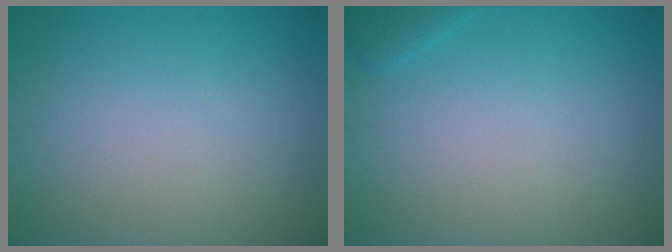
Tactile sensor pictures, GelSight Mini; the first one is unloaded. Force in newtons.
{"total": 0.9, "press": 0.9, "slide": 0.1}